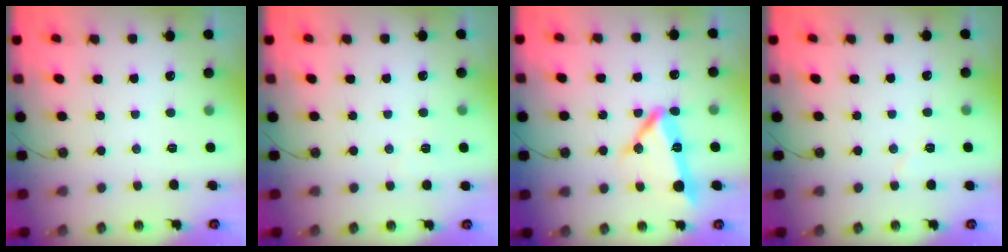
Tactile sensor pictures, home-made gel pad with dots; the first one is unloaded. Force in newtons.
{"total": 3.2, "press": 2.6, "slide": 2.0}
{"total": 11.6, "press": 11.4, "slide": 2.2}
{"total": 3.9, "press": 3.6, "slide": 1.4}